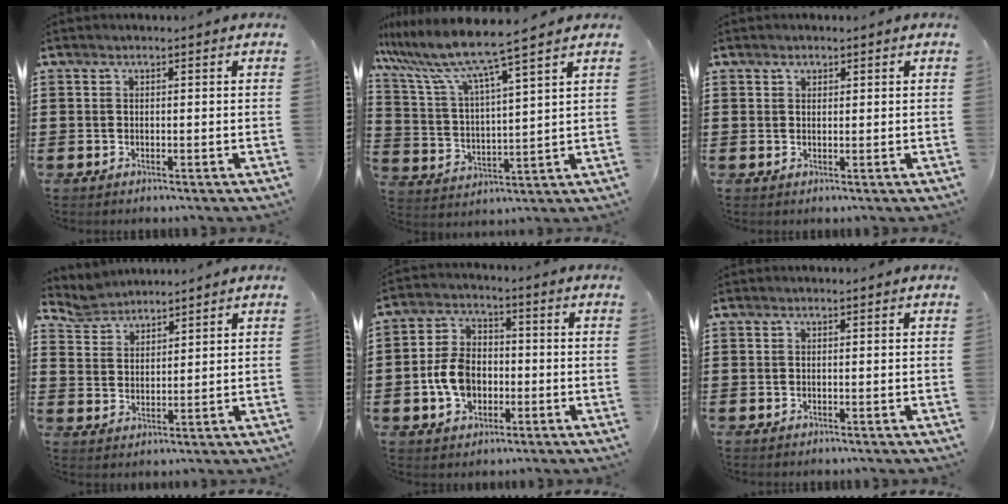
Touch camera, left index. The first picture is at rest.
{"total": 8.0, "force": [6.9, -0.6, 4.0], "torque": [-0.108, -0.045, 0.112]}
{"total": 0.9, "force": [0.6, 0.6, 0.3], "torque": [-0.009, 0.003, 0.011]}
{"total": 4.2, "force": [4.0, 1.3, -0.2], "torque": [-0.014, -0.011, 0.075]}
{"total": 7.2, "force": [-1.6, 5.3, 4.6], "torque": [-0.114, 0.006, -0.036]}
{"total": 0.0}